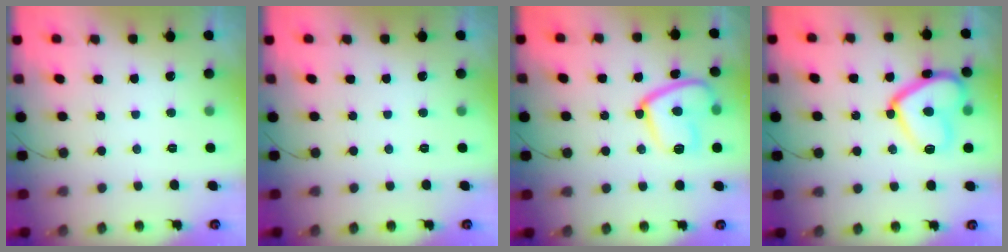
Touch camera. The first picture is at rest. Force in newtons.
{"total": 0.0}
{"total": 13.7, "press": 13.7, "slide": 0.9}
{"total": 16.8, "press": 16.7, "slide": 1.4}